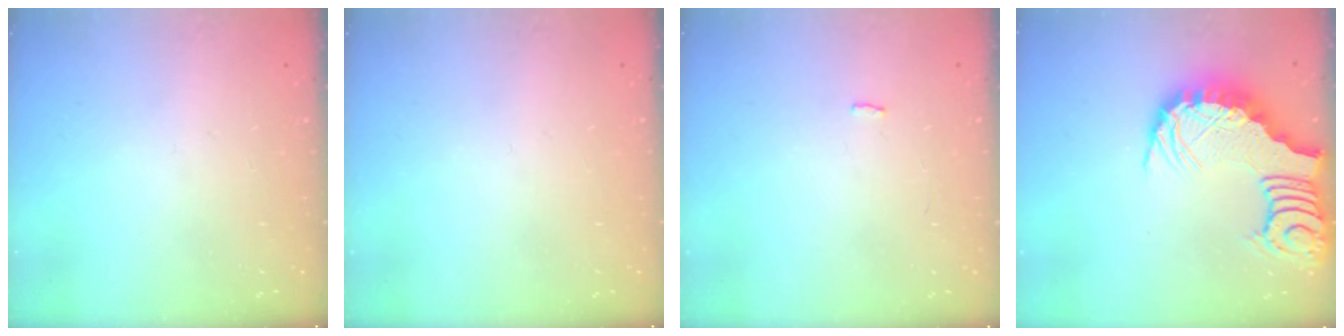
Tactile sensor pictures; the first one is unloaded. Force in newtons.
{"total": 1.5, "press": 1.5, "slide": 0.1}
{"total": 2.0, "press": 2.0, "slide": 0.3}
{"total": 6.4, "press": 6.3, "slide": 0.7}